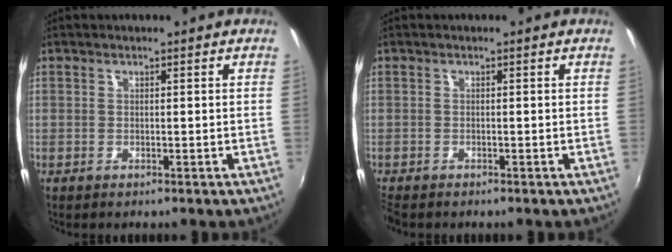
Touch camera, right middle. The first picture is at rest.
{"total": 1.7, "force": [-1.5, 0.6, 0.5], "torque": [-0.015, -0.011, -0.030]}